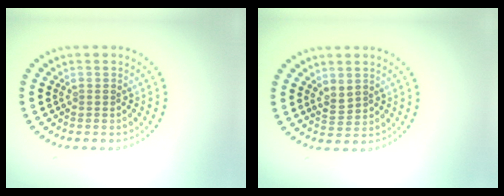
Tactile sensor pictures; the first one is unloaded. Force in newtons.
{"total": 1.8, "press": 1.6, "slide": 0.8}